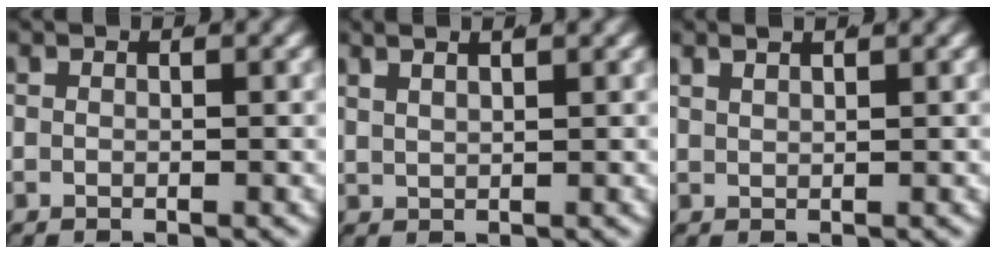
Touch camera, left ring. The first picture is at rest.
{"total": 2.9, "force": [2.5, 0.6, 1.3], "torque": [-0.016, 0.012, 0.044]}
{"total": 2.0, "force": [1.9, 0.1, 0.6], "torque": [-0.005, 0.009, 0.033]}